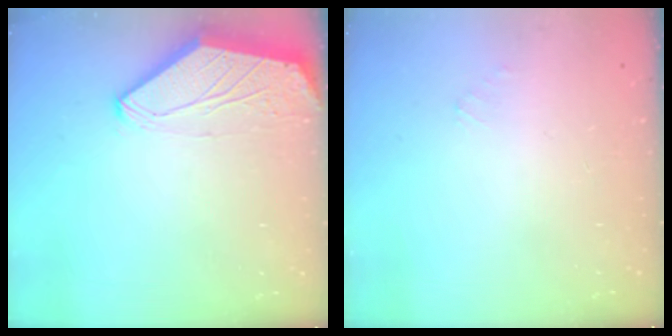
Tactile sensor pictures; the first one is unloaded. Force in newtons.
{"total": 1.4, "press": 1.4, "slide": 0.2}